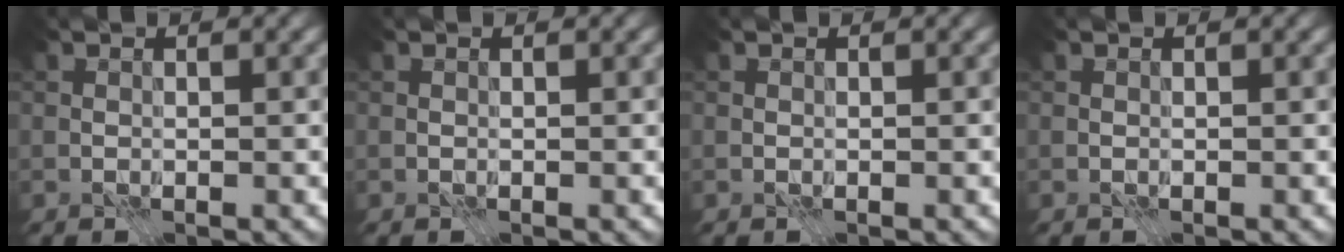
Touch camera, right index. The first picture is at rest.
{"total": 0.0}
{"total": 0.0}
{"total": 0.0}